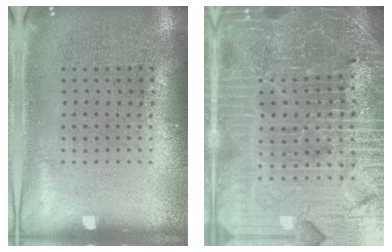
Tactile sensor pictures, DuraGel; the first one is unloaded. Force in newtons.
{"total": 5.9, "press": 5.4, "slide": 2.3}